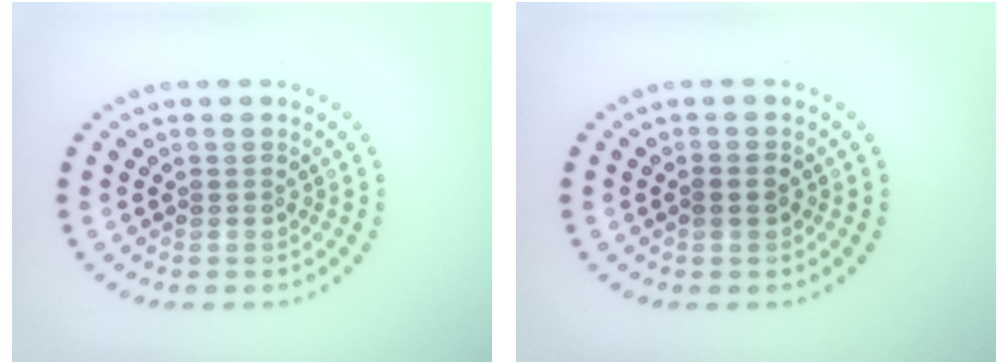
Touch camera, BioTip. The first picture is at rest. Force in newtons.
{"total": 1.2, "press": 1.1, "slide": 0.4}